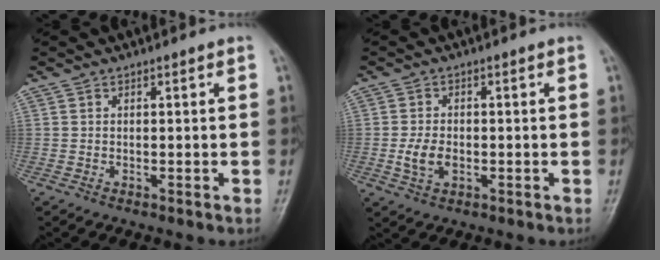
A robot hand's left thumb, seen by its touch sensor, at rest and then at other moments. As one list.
[{"total": 4.2, "force": [-0.7, 2.8, 3.2], "torque": [-0.061, 0.001, -0.010]}]